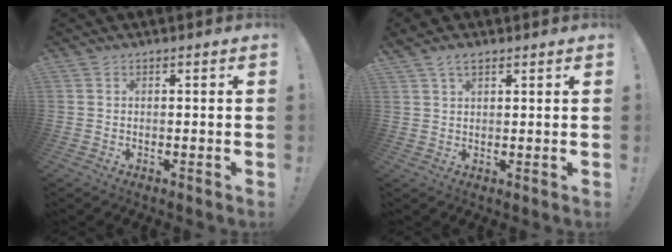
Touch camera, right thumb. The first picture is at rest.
{"total": 3.5, "force": [2.5, 1.7, 1.9], "torque": [-0.023, -0.012, 0.044]}